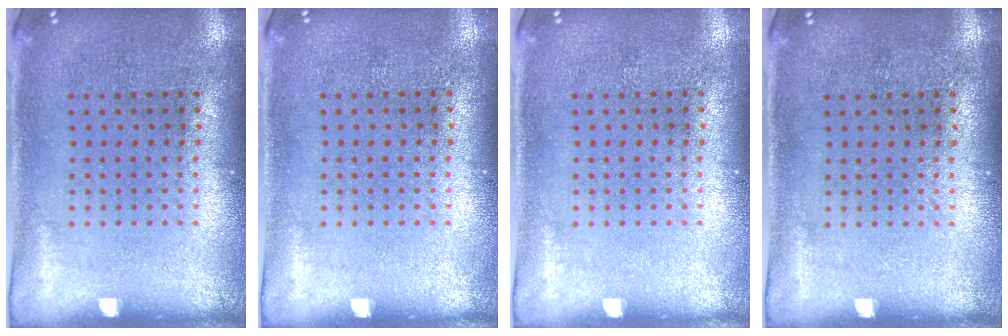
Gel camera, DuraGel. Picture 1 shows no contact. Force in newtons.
{"total": 0.0}
{"total": 0.0}
{"total": 0.0}